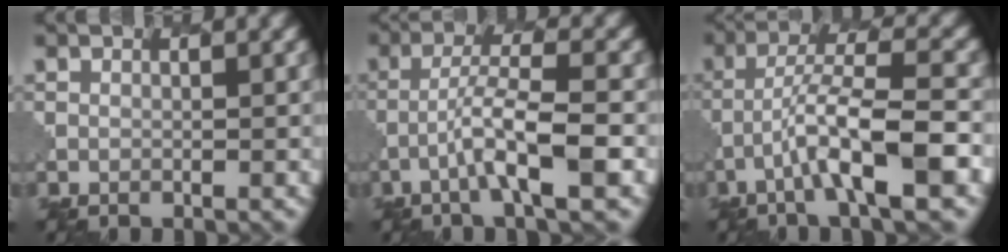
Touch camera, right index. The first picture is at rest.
{"total": 5.3, "force": [-1.8, 0.5, 4.9], "torque": [-0.088, 0.012, -0.035]}
{"total": 7.0, "force": [-2.7, 1.0, 6.4], "torque": [-0.113, 0.013, -0.047]}